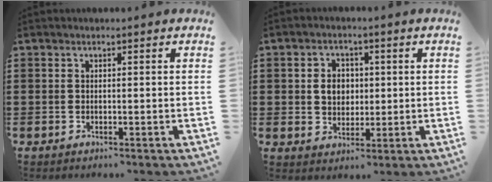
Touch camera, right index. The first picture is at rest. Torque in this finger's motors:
{"motor_torque": [0.65, 0.64, 0.20, 0.04]}